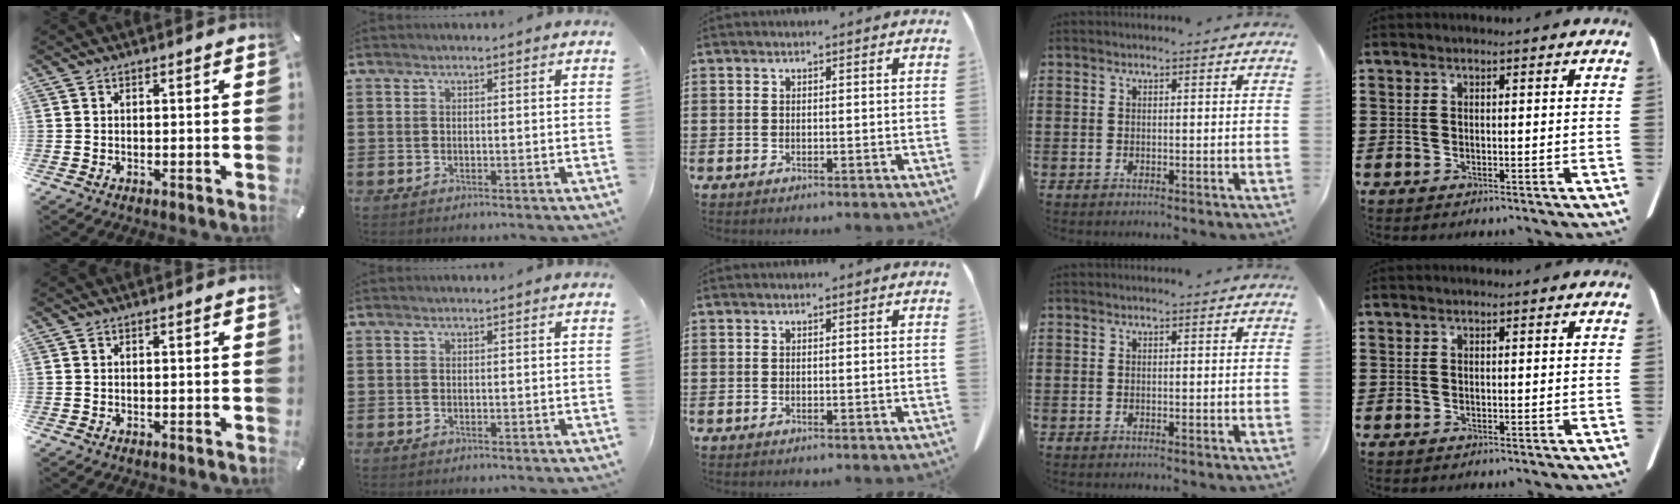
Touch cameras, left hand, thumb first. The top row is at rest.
{}